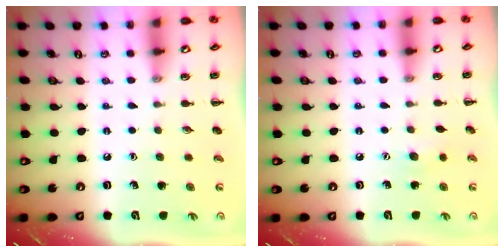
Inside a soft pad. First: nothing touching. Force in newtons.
{"total": 5.5, "press": 5.4, "slide": 1.1}